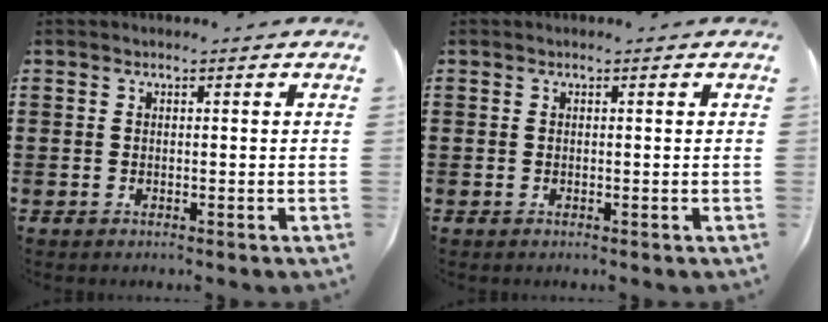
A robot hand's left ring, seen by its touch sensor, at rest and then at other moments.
{"total": 0.0}